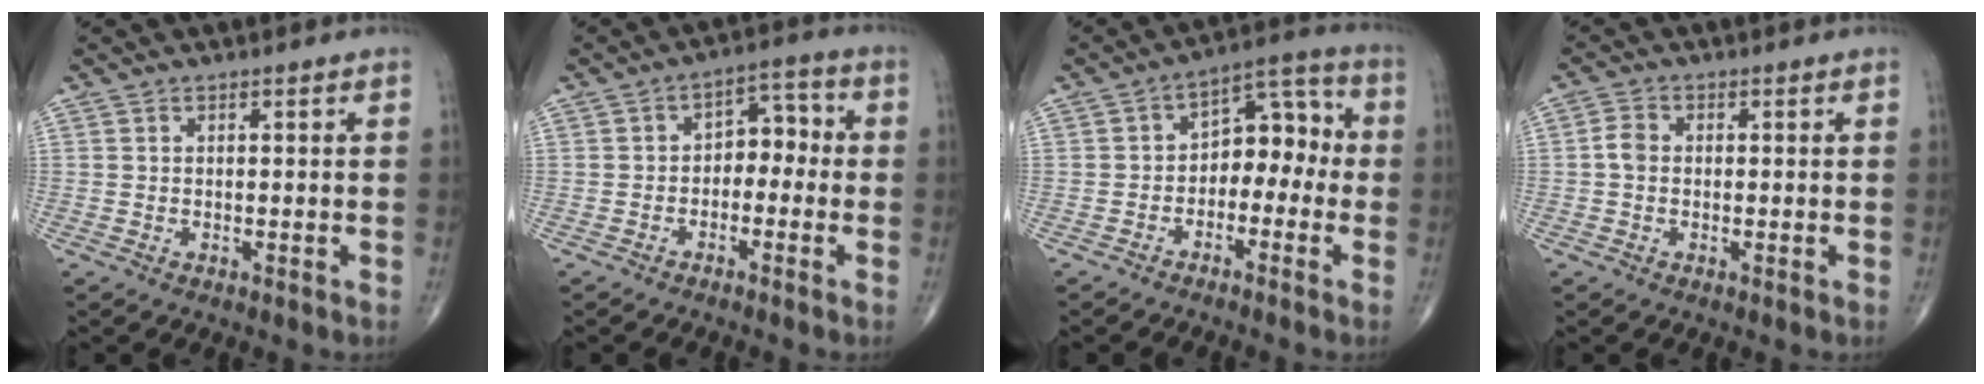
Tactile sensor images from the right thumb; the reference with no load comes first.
{"total": 5.9, "force": [-1.2, 4.0, 4.2], "torque": [-0.034, 0.037, -0.033]}
{"total": 9.3, "force": [-1.8, 6.1, 6.8], "torque": [-0.059, 0.046, -0.043]}
{"total": 2.6, "force": [-0.2, 2.0, 1.6], "torque": [-0.028, 0.007, -0.009]}